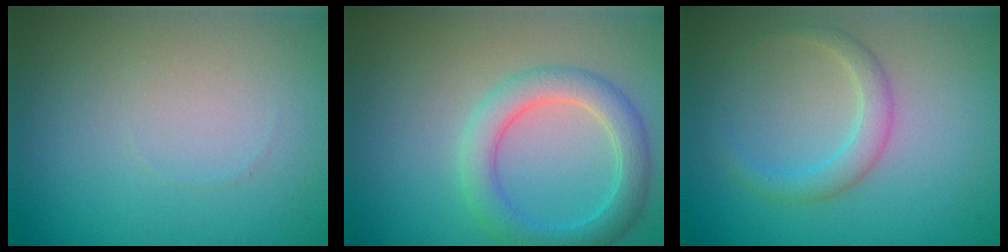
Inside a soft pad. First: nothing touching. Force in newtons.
{"total": 3.6, "press": 3.6, "slide": 0.1}
{"total": 2.0, "press": 2.0, "slide": 0.2}